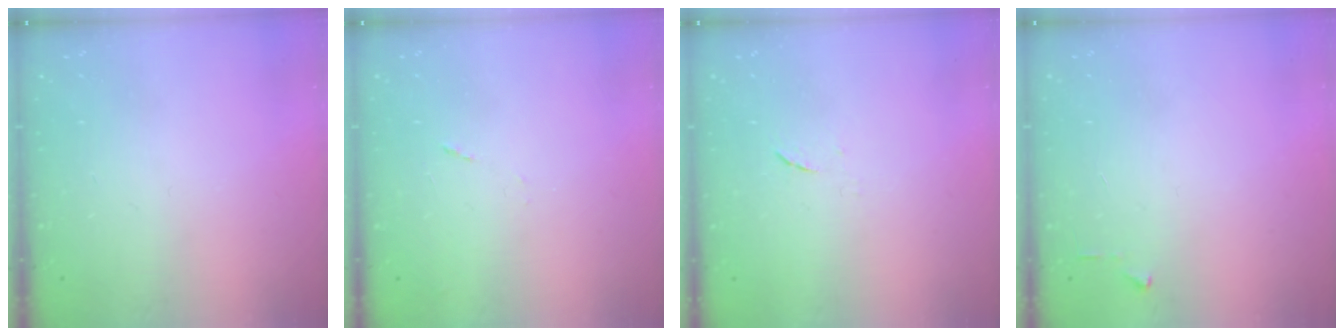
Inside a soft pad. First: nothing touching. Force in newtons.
{"total": 5.3, "press": 5.3, "slide": 0.5}
{"total": 4.3, "press": 4.2, "slide": 0.6}
{"total": 3.2, "press": 3.2, "slide": 0.4}